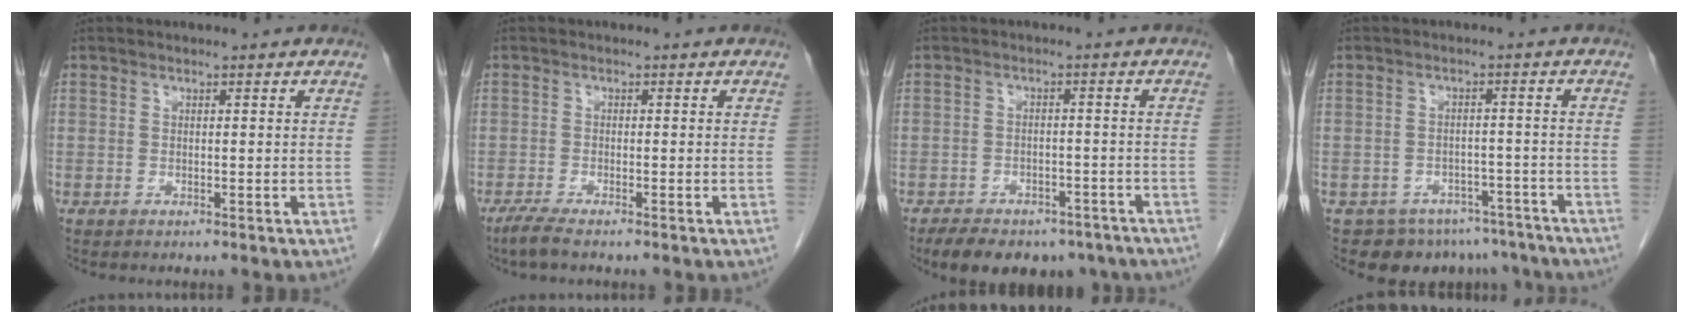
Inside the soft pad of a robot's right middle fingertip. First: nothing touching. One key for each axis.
{"total": 2.3, "fx": -1.8, "fy": 0.0, "fz": 1.5, "tx": -0.038, "ty": -0.008, "tz": -0.037}
{"total": 13.7, "fx": -10.1, "fy": 7.1, "fz": 5.9, "tx": -0.102, "ty": 0.001, "tz": -0.124}
{"total": 8.9, "fx": -7.1, "fy": 5.3, "fz": 1.0, "tx": 0.005, "ty": 0.017, "tz": -0.079}